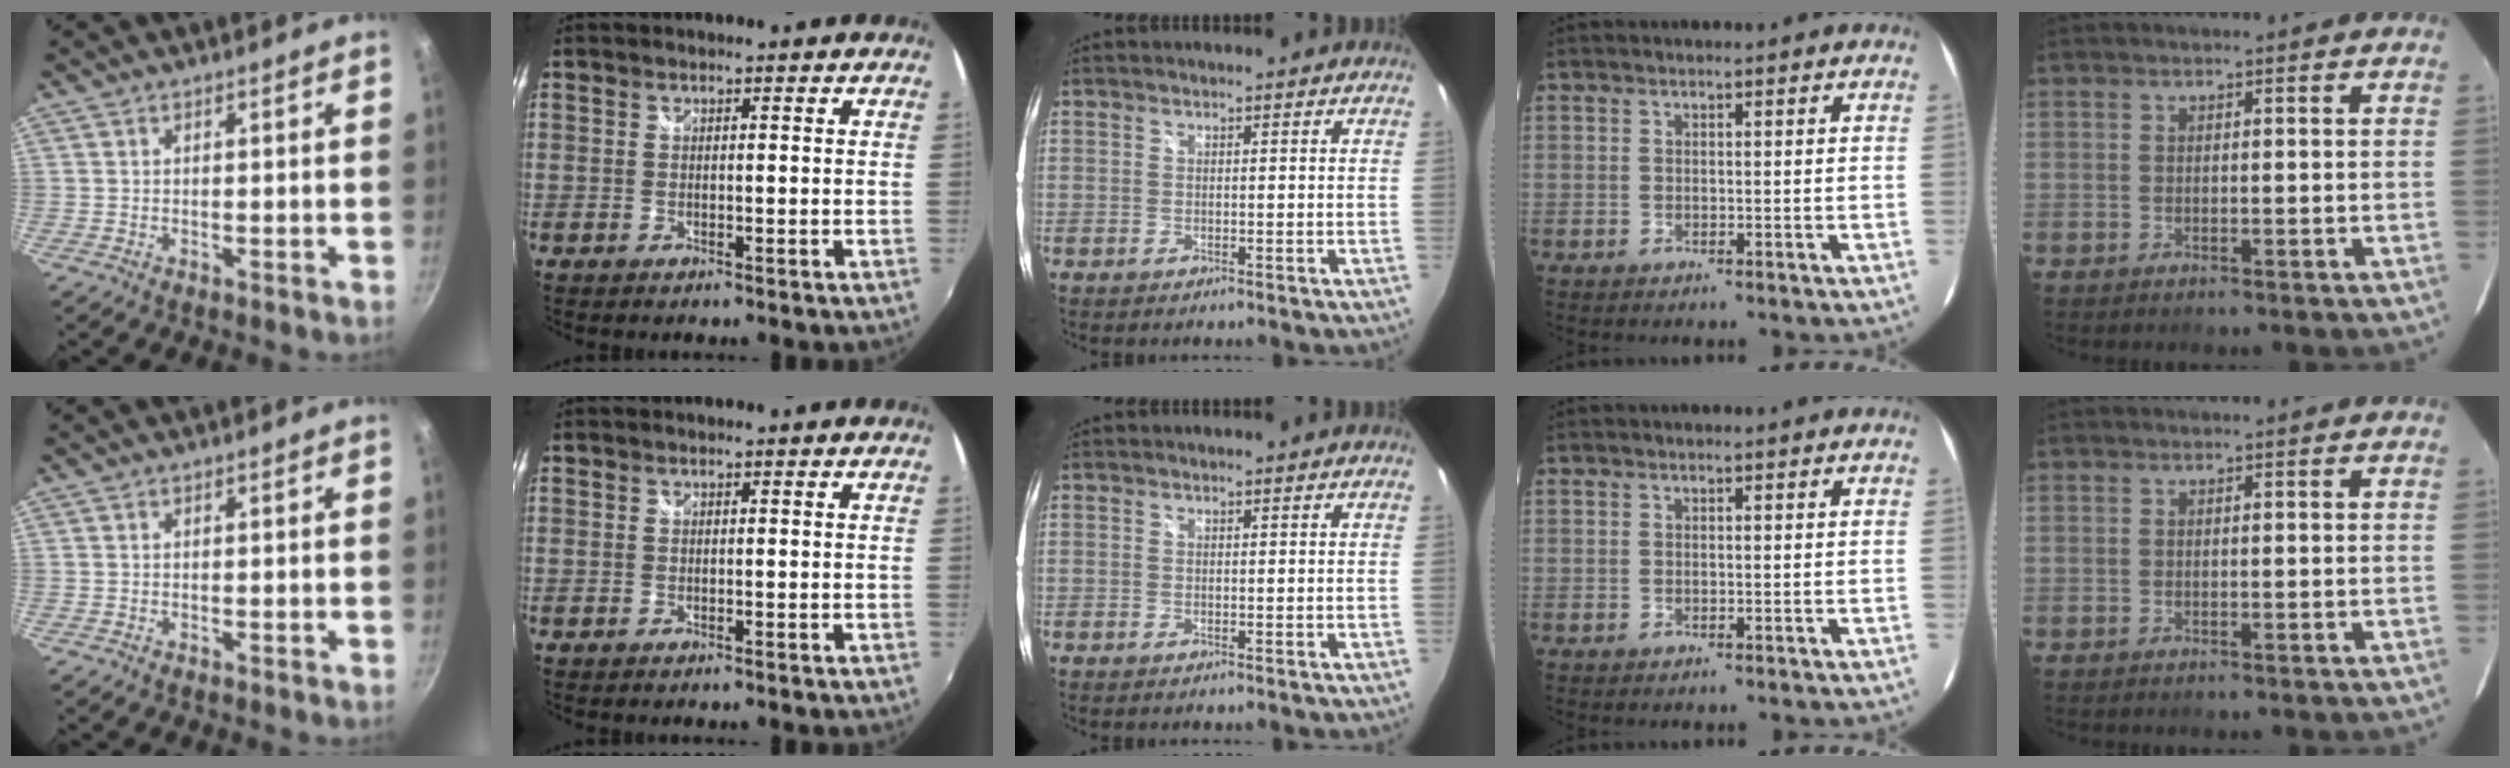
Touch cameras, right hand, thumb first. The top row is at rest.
{}